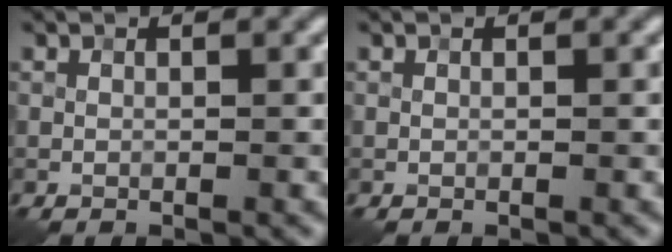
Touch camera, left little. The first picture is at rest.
{"total": 0.0}